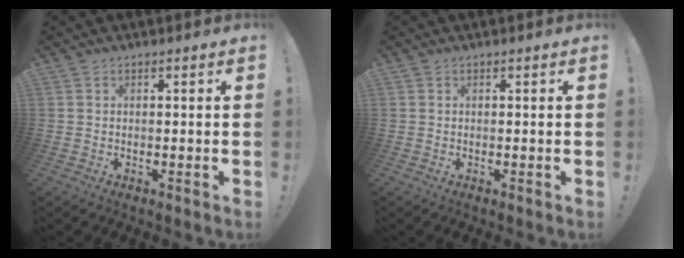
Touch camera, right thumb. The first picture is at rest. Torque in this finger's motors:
{"motor_torque": [0.00, 0.00, -0.01, 0.00, 0.00]}